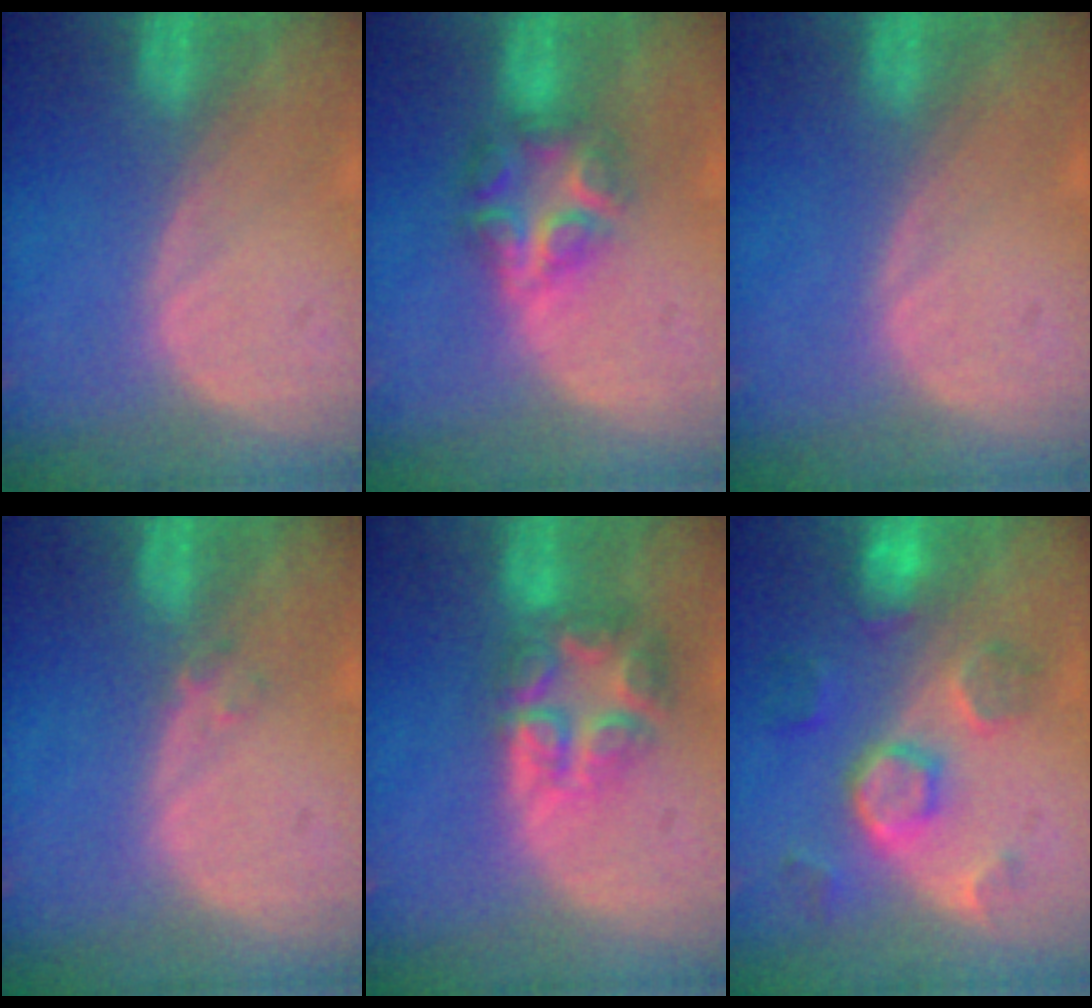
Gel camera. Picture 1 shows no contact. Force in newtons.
{"total": 6.1, "press": 6.1, "slide": 0.9}
{"total": 0.0}
{"total": 1.0, "press": 1.0, "slide": 0.2}
{"total": 7.9, "press": 6.8, "slide": 4.1}
{"total": 8.6, "press": 7.7, "slide": 3.8}